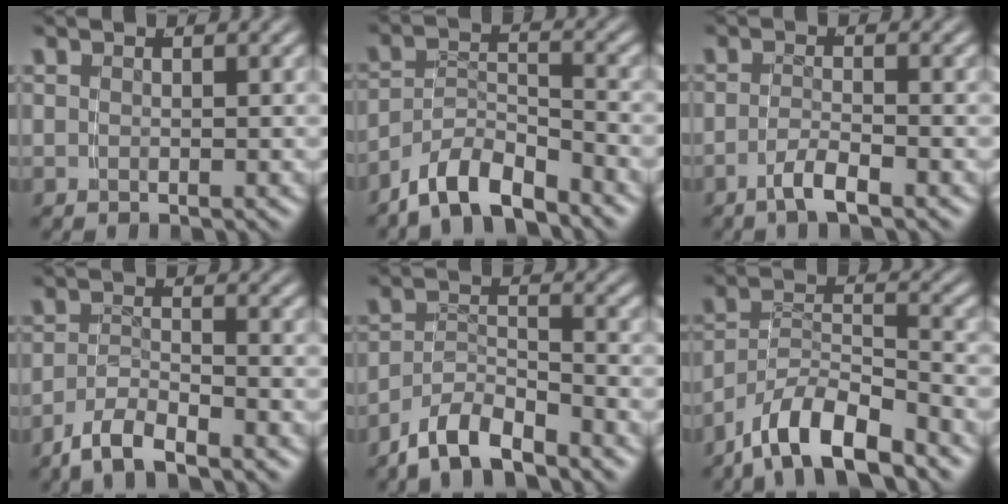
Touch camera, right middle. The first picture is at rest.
{"total": 5.5, "force": [-4.3, 2.4, 2.4], "torque": [-0.042, -0.005, -0.076]}
{"total": 2.5, "force": [-2.0, -0.1, 1.4], "torque": [-0.030, -0.004, -0.036]}
{"total": 3.8, "force": [-3.0, 1.3, 2.0], "torque": [-0.044, -0.007, -0.053]}
{"total": 5.0, "force": [-4.2, 2.0, 2.0], "torque": [-0.036, -0.002, -0.076]}
{"total": 6.2, "force": [-4.7, 2.5, 3.2], "torque": [-0.051, -0.005, -0.080]}